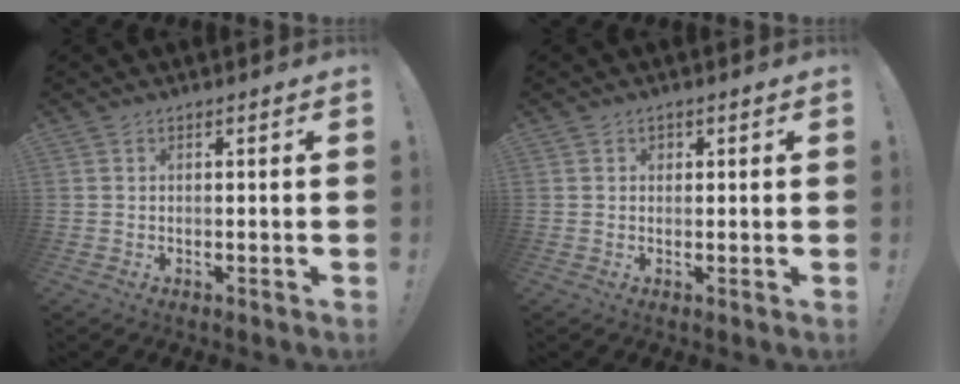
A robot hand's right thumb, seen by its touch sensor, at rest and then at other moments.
{"total": 1.2, "force": [0.4, 1.0, 0.4], "torque": [-0.006, 0.003, 0.005]}